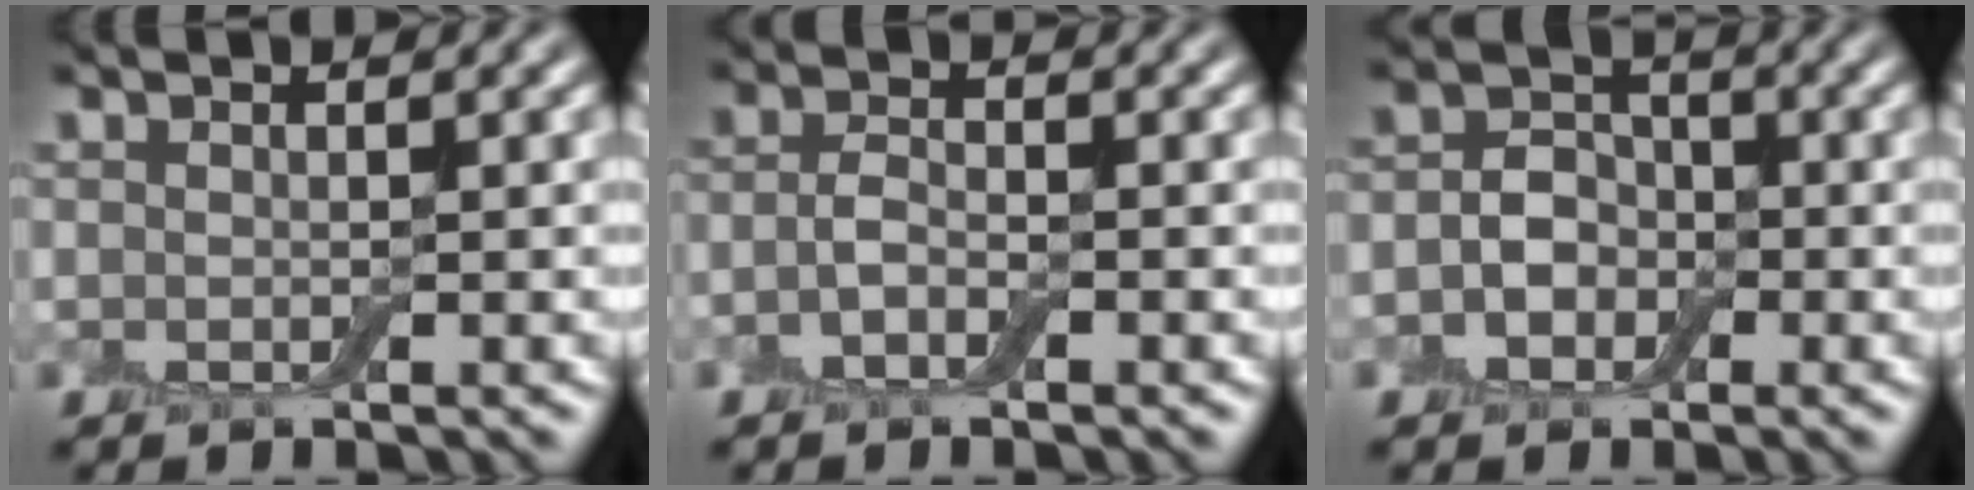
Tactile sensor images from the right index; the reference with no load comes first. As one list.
[{"total": 1.7, "force": [-1.1, 0.7, 1.0], "torque": [-0.021, 0.000, -0.025]}, {"total": 3.0, "force": [-1.2, 2.5, 1.3], "torque": [0.000, -0.001, -0.033]}]